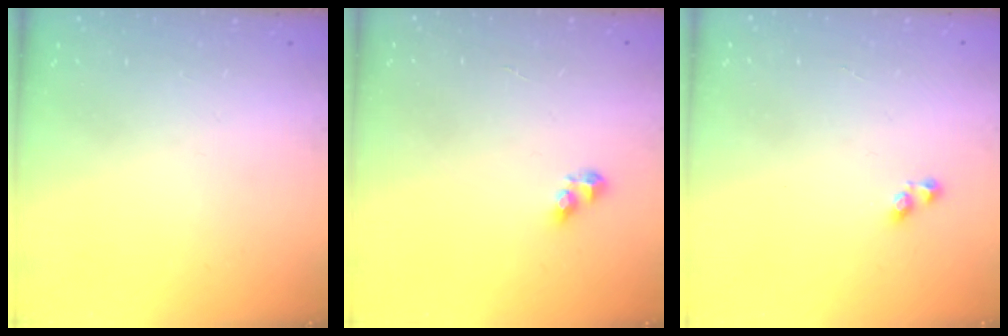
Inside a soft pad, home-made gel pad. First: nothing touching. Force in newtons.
{"total": 4.8, "press": 4.7, "slide": 0.4}
{"total": 2.9, "press": 2.6, "slide": 1.3}